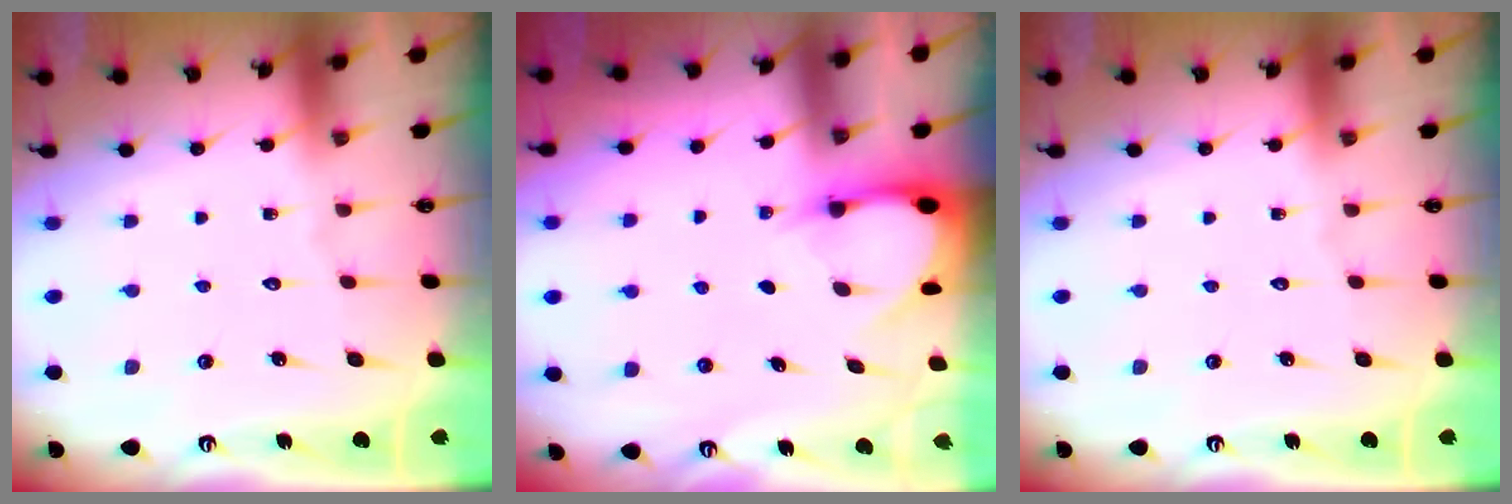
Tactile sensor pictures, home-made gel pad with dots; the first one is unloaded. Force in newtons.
{"total": 3.0, "press": 2.9, "slide": 0.2}
{"total": 0.0}